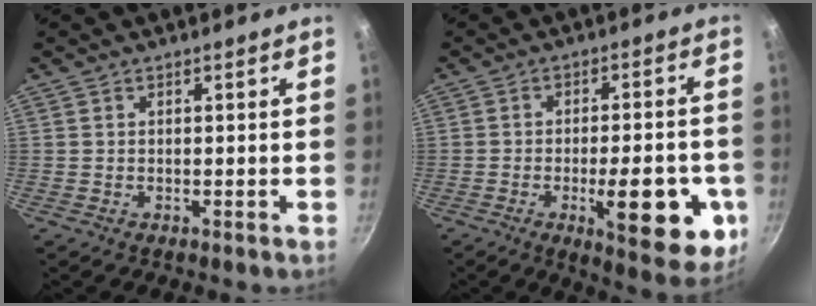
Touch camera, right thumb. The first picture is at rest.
{"total": 16.7, "force": [-5.0, 5.8, 14.9], "torque": [-0.168, 0.006, -0.062]}